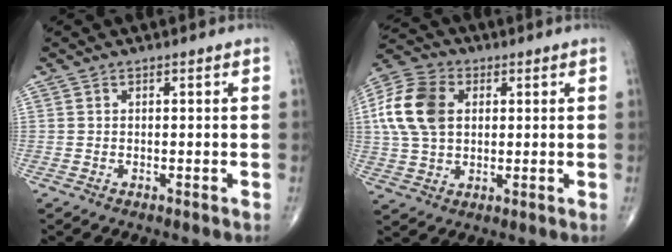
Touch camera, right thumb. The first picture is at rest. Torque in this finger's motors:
{"motor_torque": [0.17, 0.18, 0.65, 0.55, 0.11]}